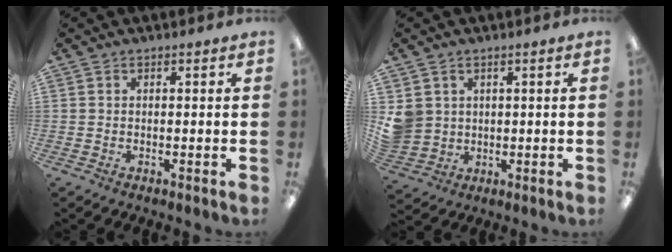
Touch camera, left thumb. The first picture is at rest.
{"total": 5.3, "force": [1.7, 4.9, 1.1], "torque": [-0.034, 0.002, 0.036]}